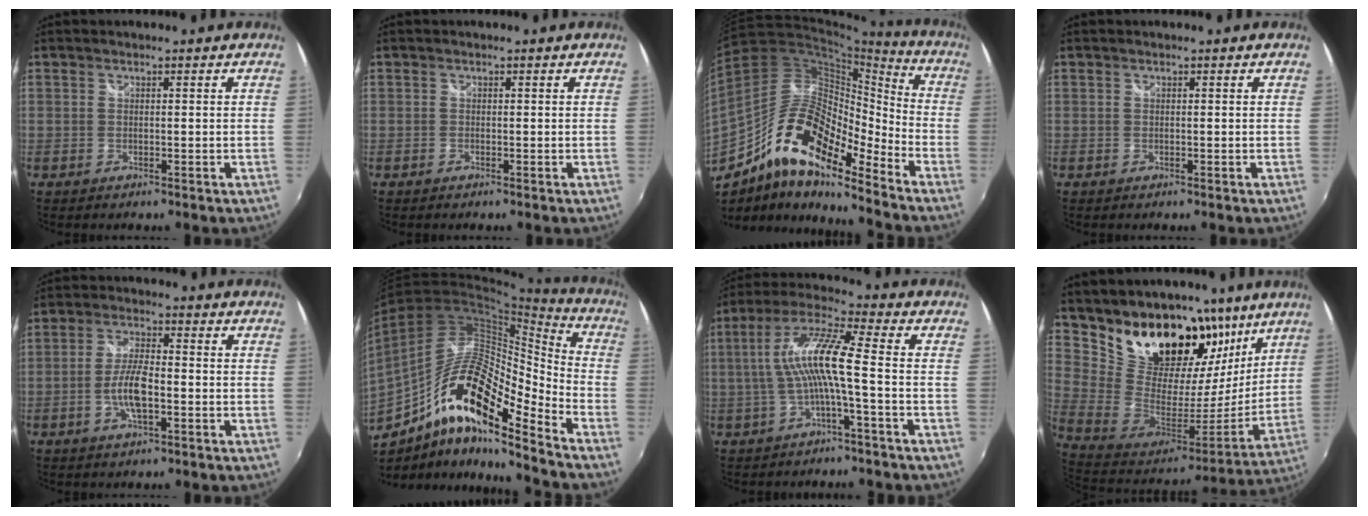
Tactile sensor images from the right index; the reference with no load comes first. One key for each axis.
{"total": 0.0}
{"total": 18.1, "fx": -12.1, "fy": 5.7, "fz": 12.2, "tx": -0.209, "ty": -0.005, "tz": -0.237}
{"total": 0.0}
{"total": 6.8, "fx": -2.1, "fy": 2.0, "fz": 6.1, "tx": -0.125, "ty": 0.002, "tz": -0.041}
{"total": 19.8, "fx": -10.5, "fy": 5.2, "fz": 16.0, "tx": -0.286, "ty": -0.007, "tz": -0.207}
{"total": 10.6, "fx": -1.7, "fy": 0.4, "fz": 10.5, "tx": -0.211, "ty": 0.014, "tz": -0.027}
{"total": 26.0, "fx": 16.5, "fy": 16.0, "fz": 12.2, "tx": -0.258, "ty": -0.004, "tz": 0.299}